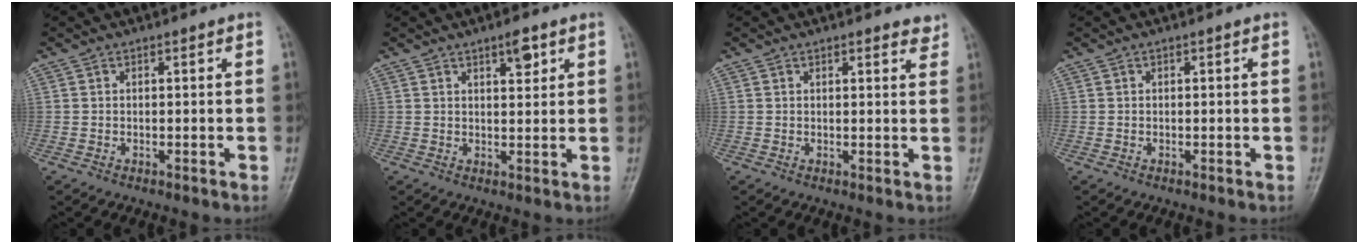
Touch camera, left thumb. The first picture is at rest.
{"total": 3.5, "force": [2.1, 1.2, 2.6], "torque": [-0.030, -0.011, 0.032]}
{"total": 2.9, "force": [2.3, 1.1, 1.4], "torque": [0.002, -0.007, 0.025]}
{"total": 0.0}